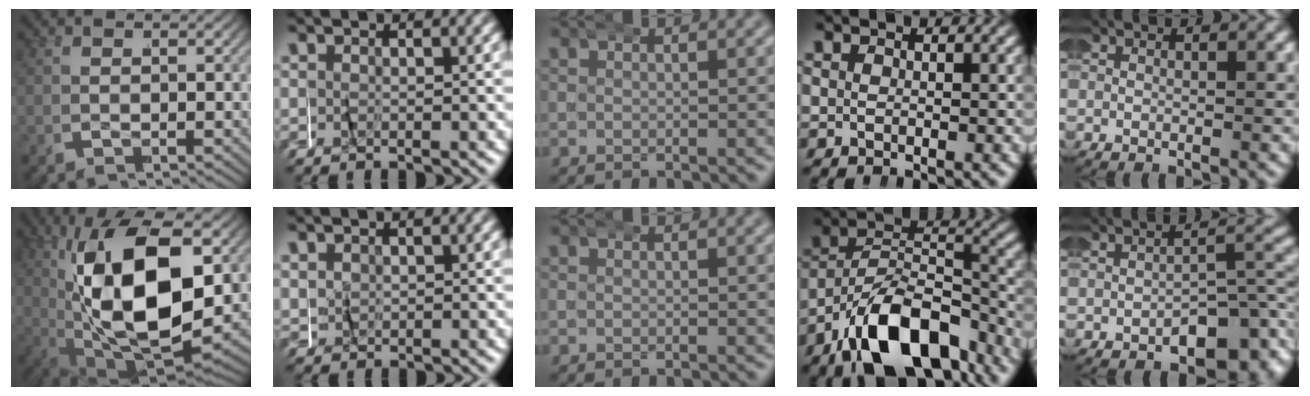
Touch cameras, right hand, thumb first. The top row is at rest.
{"thumb": {"total": 20.5, "force": [-0.5, 11.3, 17.1], "torque": [-0.339, -0.027, 0.010]}, "index": {"total": 0.6, "force": [0.2, 0.3, -0.5], "torque": [0.001, 0.002, 0.004]}, "ring": {"total": 13.7, "force": [-6.3, 8.0, 9.1], "torque": [-0.141, -0.027, -0.093]}, "little": {"total": 3.9, "force": [-2.6, 1.5, 2.6], "torque": [-0.032, 0.004, -0.034]}}